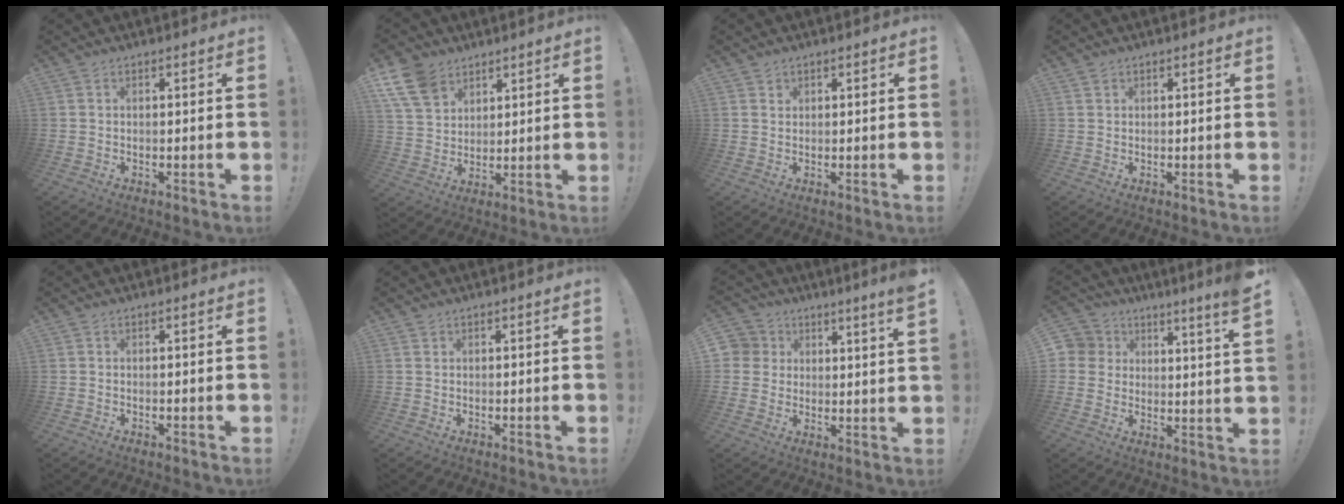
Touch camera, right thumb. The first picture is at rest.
{"total": 12.1, "force": [7.3, 8.3, 5.0], "torque": [-0.093, -0.032, 0.148]}
{"total": 0.9, "force": [0.8, 0.4, 0.1], "torque": [0.005, -0.004, 0.014]}
{"total": 0.7, "force": [0.5, 0.4, 0.0], "torque": [0.005, -0.003, 0.010]}
{"total": 0.0}
{"total": 0.5, "force": [0.4, 0.3, 0.1], "torque": [0.003, -0.002, 0.006]}
{"total": 5.2, "force": [4.1, 2.8, 1.7], "torque": [-0.038, -0.029, 0.078]}
{"total": 6.7, "force": [5.1, 3.0, 3.2], "torque": [-0.065, -0.037, 0.100]}